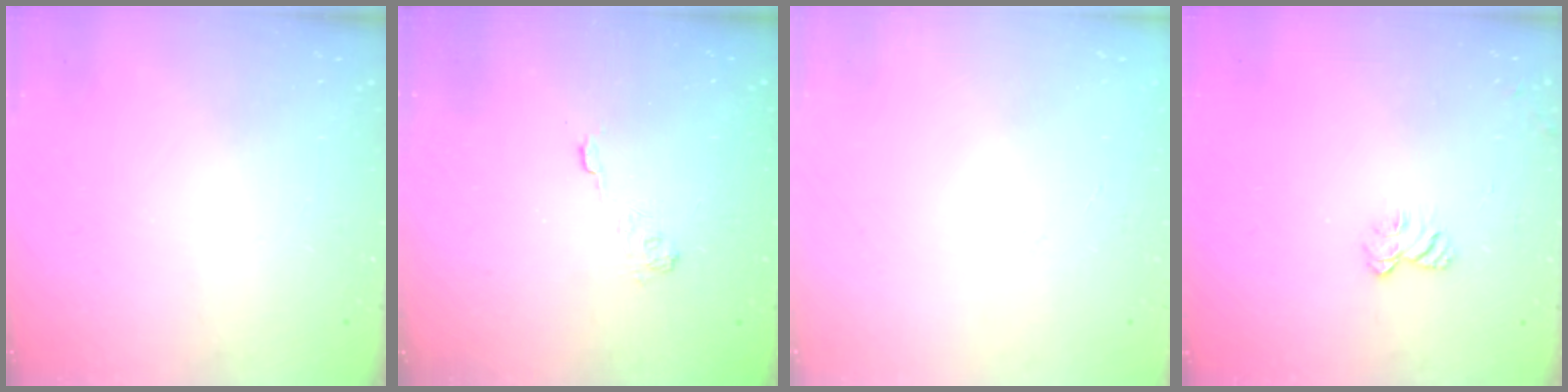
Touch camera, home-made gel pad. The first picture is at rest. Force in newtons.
{"total": 3.0, "press": 2.6, "slide": 1.5}
{"total": 2.2, "press": 2.0, "slide": 1.1}
{"total": 6.0, "press": 6.0, "slide": 0.3}